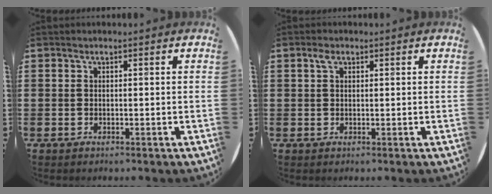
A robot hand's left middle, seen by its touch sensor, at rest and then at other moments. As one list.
[{"total": 1.4, "force": [0.7, 0.8, 0.9], "torque": [-0.013, 0.002, 0.011]}]